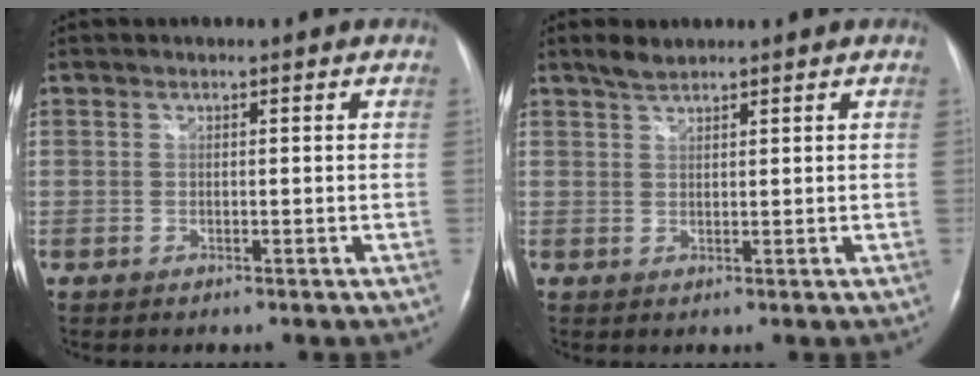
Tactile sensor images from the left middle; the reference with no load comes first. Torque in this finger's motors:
{"motor_torque": [0.19, 0.03, -0.02, 0.01]}